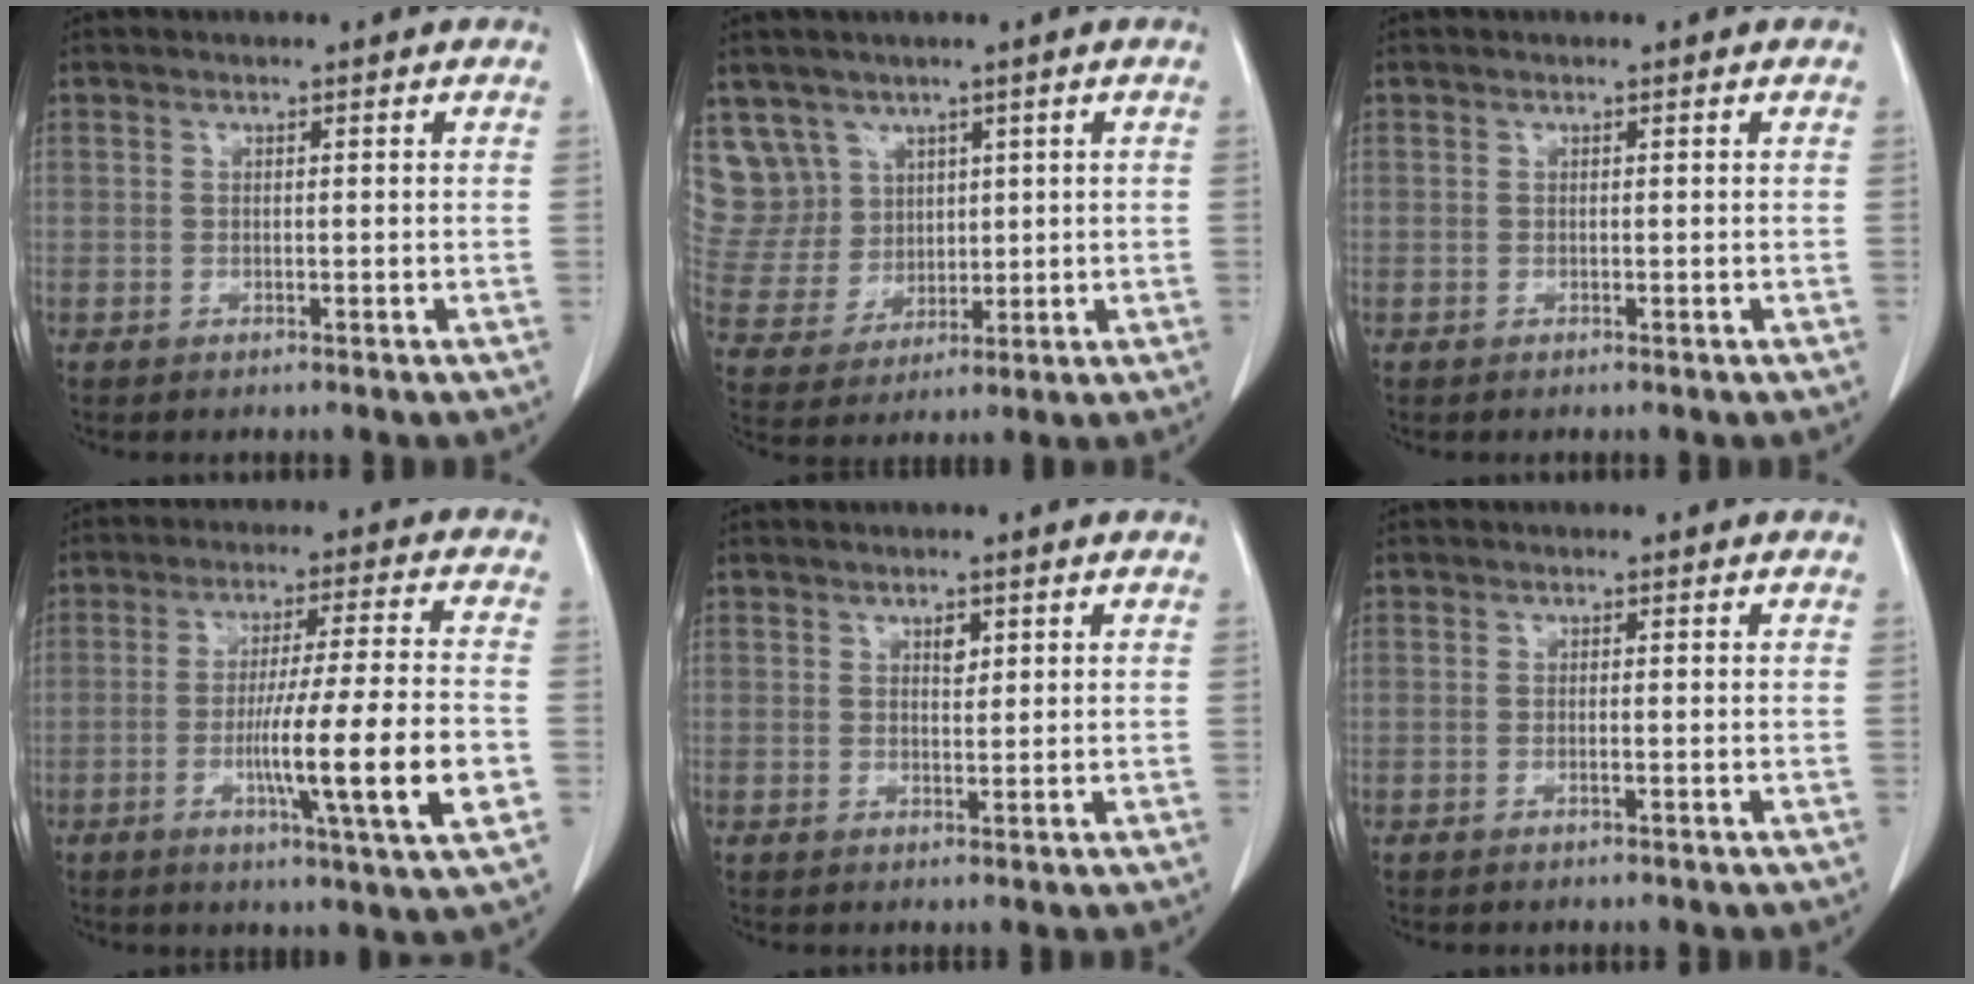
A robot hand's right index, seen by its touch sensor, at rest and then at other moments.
{"total": 9.3, "force": [5.6, 7.4, 0.3], "torque": [-0.017, 0.032, 0.127]}
{"total": 0.0}
{"total": 14.7, "force": [-3.7, -0.6, 14.2], "torque": [-0.236, -0.015, -0.063]}
{"total": 1.7, "force": [0.9, 0.9, 1.2], "torque": [-0.015, -0.004, 0.015]}
{"total": 0.6, "force": [-0.2, 0.0, 0.5], "torque": [-0.012, 0.000, -0.003]}